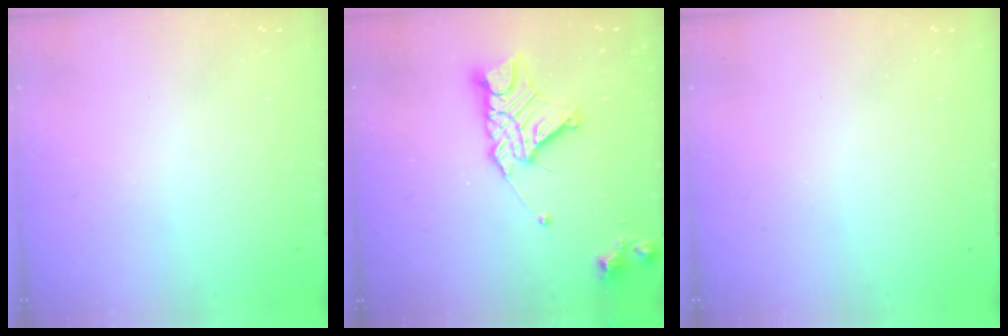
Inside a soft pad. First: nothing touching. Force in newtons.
{"total": 15.0, "press": 14.9, "slide": 1.4}
{"total": 0.0}